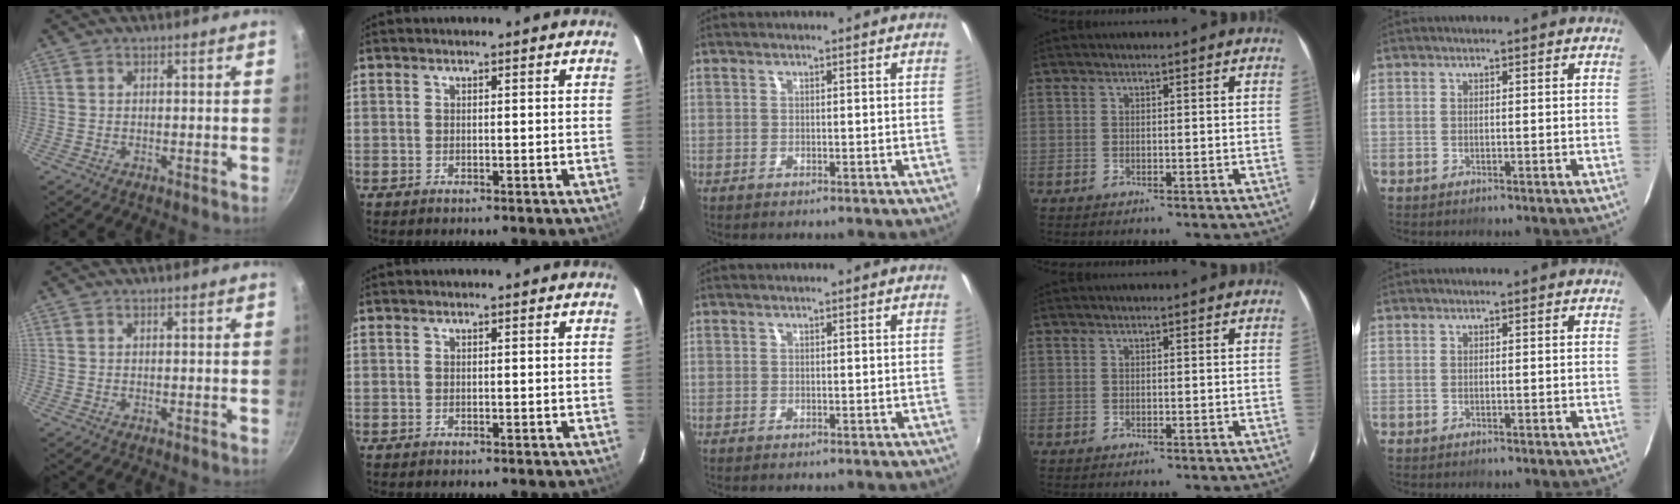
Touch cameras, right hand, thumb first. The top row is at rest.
{}